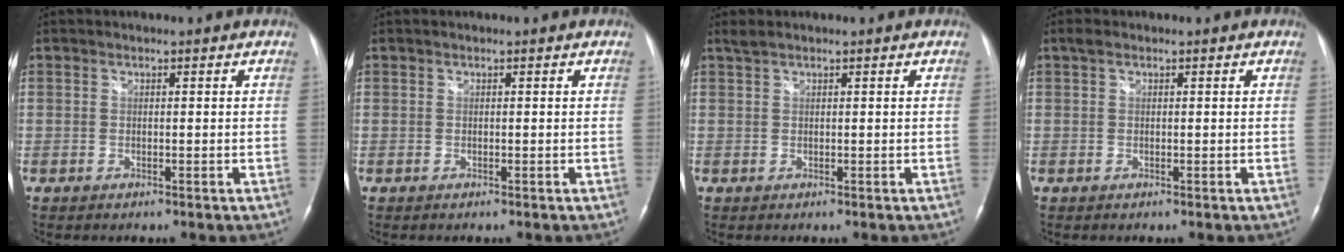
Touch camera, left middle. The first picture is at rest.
{"total": 0.0}
{"total": 1.0, "force": [0.9, 0.0, 0.4], "torque": [-0.014, 0.012, 0.024]}
{"total": 1.0, "force": [0.7, 0.4, 0.6], "torque": [-0.015, 0.017, 0.013]}